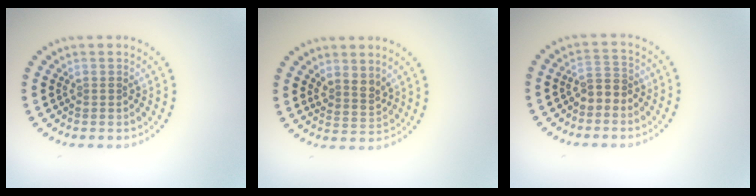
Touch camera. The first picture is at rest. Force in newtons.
{"total": 2.0, "press": 1.7, "slide": 1.1}
{"total": 2.0, "press": 1.8, "slide": 0.8}